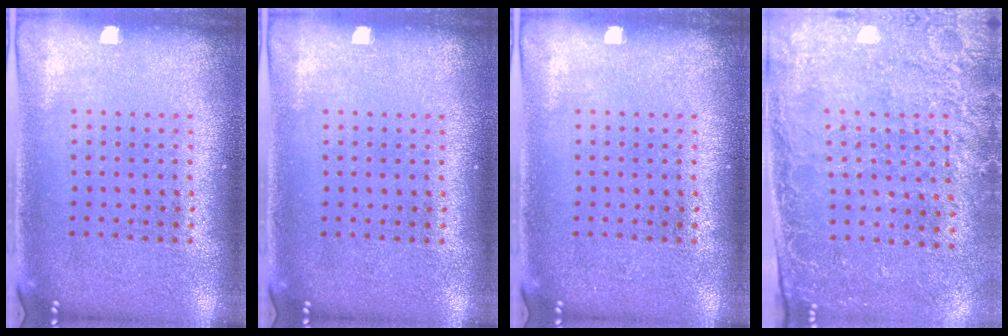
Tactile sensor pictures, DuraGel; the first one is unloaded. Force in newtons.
{"total": 0.0}
{"total": 0.0}
{"total": 2.6, "press": 2.4, "slide": 1.1}